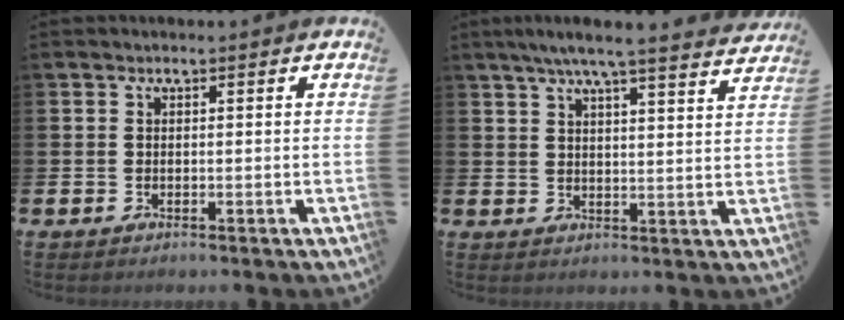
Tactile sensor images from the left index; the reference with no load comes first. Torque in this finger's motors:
{"motor_torque": [1.01, -1.13, 0.33, 0.21]}